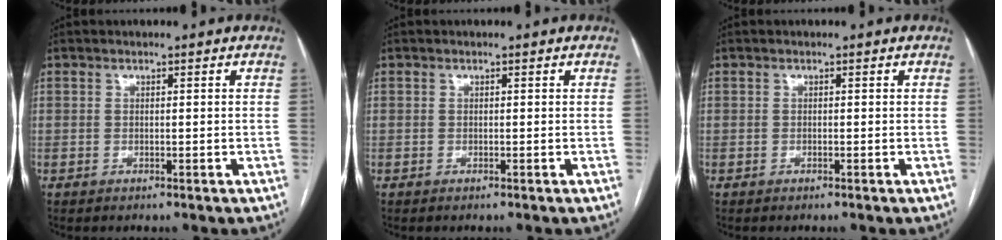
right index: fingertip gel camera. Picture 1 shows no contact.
{"total": 0.0}
{"total": 0.0}